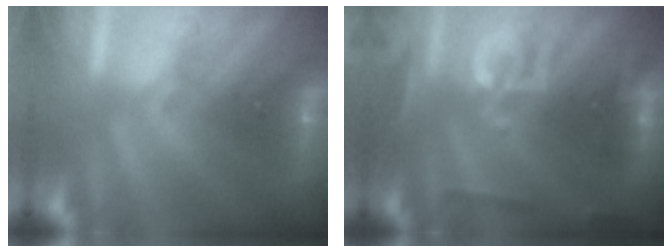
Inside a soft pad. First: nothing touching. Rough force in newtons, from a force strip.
{"total": 2.8}